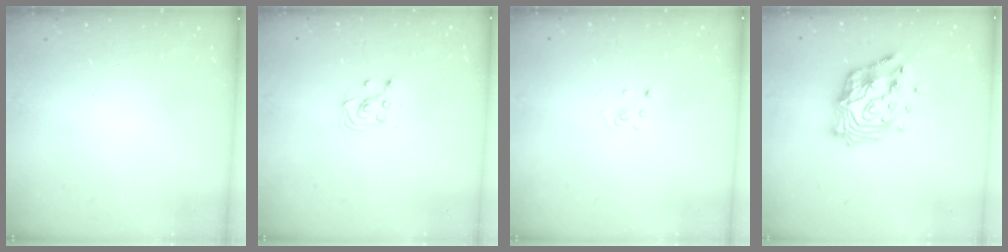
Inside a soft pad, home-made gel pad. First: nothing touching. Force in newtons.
{"total": 3.4, "press": 3.4, "slide": 0.4}
{"total": 2.6, "press": 2.6, "slide": 0.3}
{"total": 15.7, "press": 15.7, "slide": 1.4}